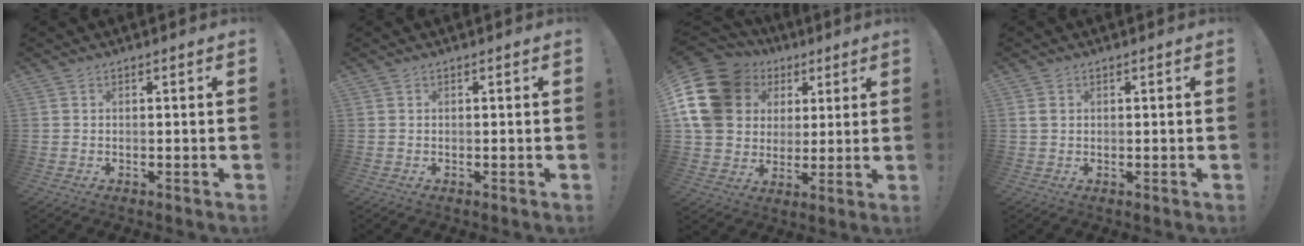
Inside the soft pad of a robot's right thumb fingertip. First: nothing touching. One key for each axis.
{"total": 0.0}
{"total": 19.9, "fx": 6.9, "fy": 15.8, "fz": 9.9, "tx": -0.180, "ty": -0.025, "tz": 0.150}
{"total": 1.8, "fx": 0.5, "fy": 1.4, "fz": 1.0, "tx": -0.017, "ty": 0.003, "tz": 0.007}